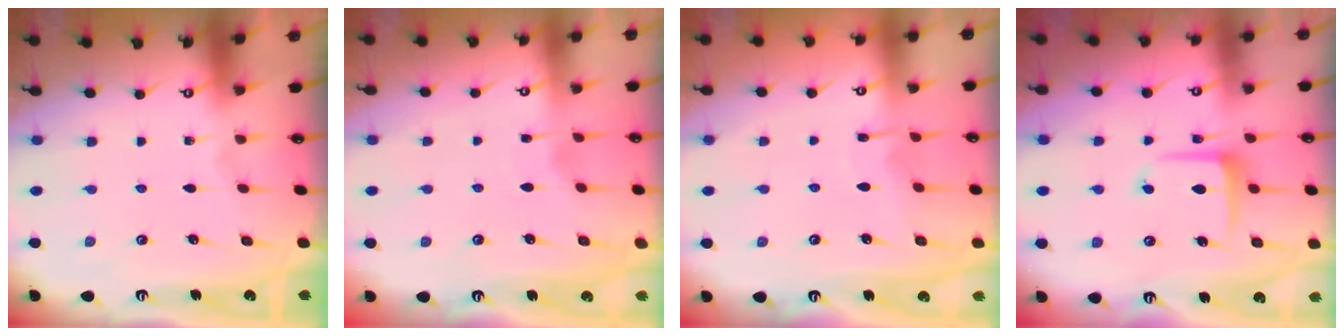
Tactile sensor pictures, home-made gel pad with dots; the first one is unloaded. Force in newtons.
{"total": 2.4, "press": 2.4, "slide": 0.4}
{"total": 4.5, "press": 4.5, "slide": 0.3}
{"total": 7.7, "press": 7.7, "slide": 0.5}